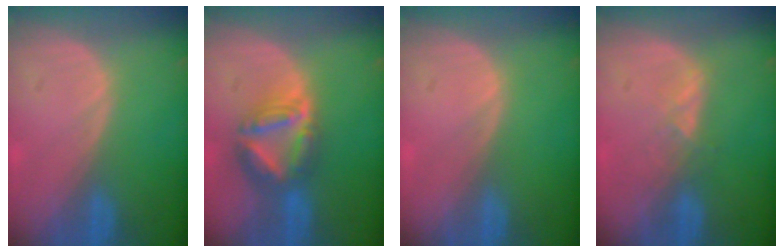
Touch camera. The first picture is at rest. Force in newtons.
{"total": 8.0, "press": 6.9, "slide": 4.0}
{"total": 0.0}
{"total": 2.0, "press": 2.0, "slide": 0.3}